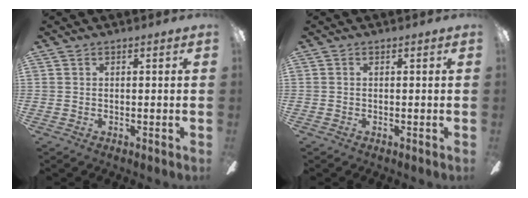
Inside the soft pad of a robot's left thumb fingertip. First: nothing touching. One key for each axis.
{"total": 0.0}